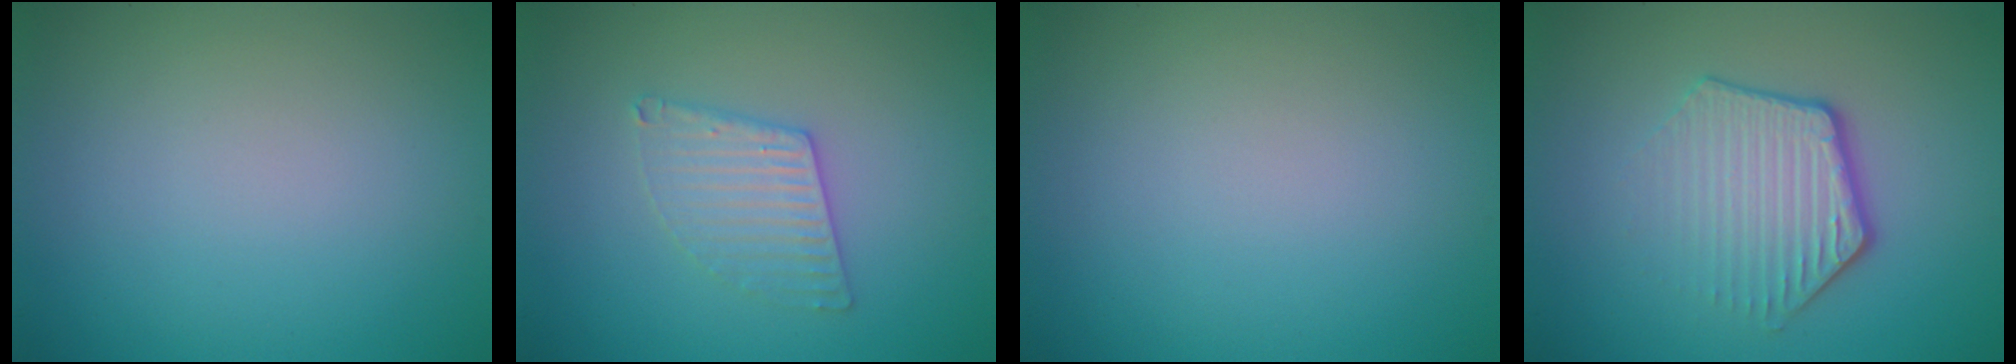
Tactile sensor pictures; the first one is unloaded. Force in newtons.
{"total": 2.8, "press": 2.8, "slide": 0.3}
{"total": 0.0}
{"total": 4.1, "press": 3.1, "slide": 2.6}